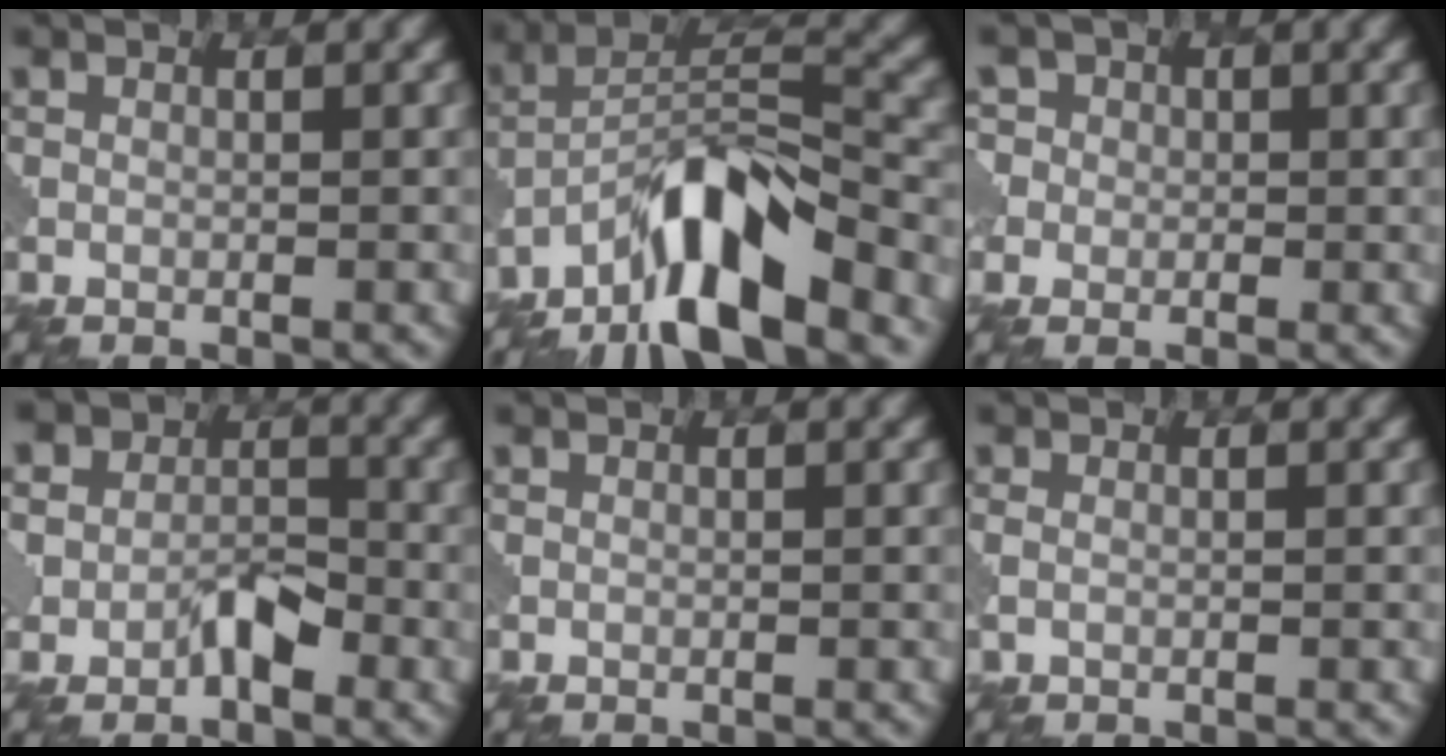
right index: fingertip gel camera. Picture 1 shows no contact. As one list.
[{"total": 9.9, "force": [-6.7, 2.5, 6.8], "torque": [-0.112, 0.013, -0.132]}, {"total": 4.8, "force": [1.2, 4.3, 1.9], "torque": [-0.029, 0.029, -0.006]}, {"total": 4.5, "force": [-1.0, 3.4, 2.7], "torque": [-0.033, 0.000, -0.027]}, {"total": 0.0}, {"total": 0.8, "force": [0.1, 0.5, 0.7], "torque": [-0.017, -0.004, 0.001]}]